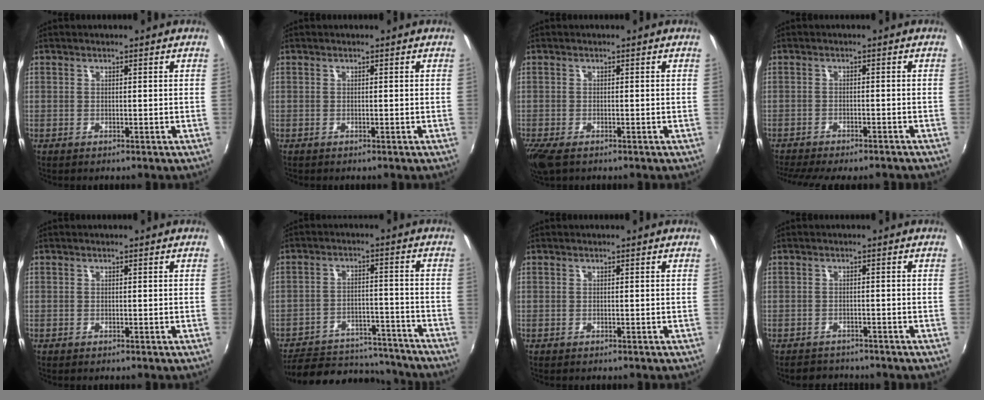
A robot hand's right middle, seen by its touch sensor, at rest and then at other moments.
{"total": 0.0}
{"total": 4.3, "force": [-2.9, 1.5, 2.7], "torque": [-0.062, -0.020, -0.053]}
{"total": 10.4, "force": [-9.1, 1.9, 4.7], "torque": [-0.107, -0.027, -0.137]}
{"total": 0.0}
{"total": 19.5, "force": [-17.1, 6.8, 6.2], "torque": [-0.131, 0.022, -0.219]}
{"total": 0.0}
{"total": 3.4, "force": [-3.1, 1.4, 0.1], "torque": [-0.014, 0.001, -0.051]}